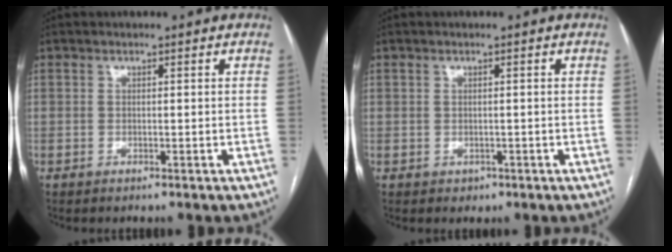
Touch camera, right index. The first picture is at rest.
{"total": 1.2, "force": [-0.3, 1.1, 0.2], "torque": [-0.001, 0.002, 0.000]}